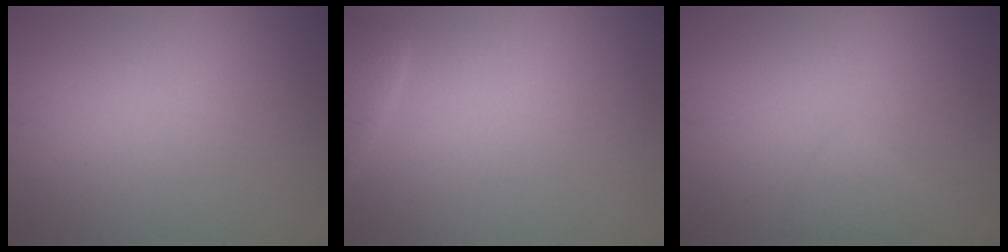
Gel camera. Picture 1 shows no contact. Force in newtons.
{"total": 1.5, "press": 1.5, "slide": 0.1}
{"total": 1.5, "press": 1.5, "slide": 0.1}